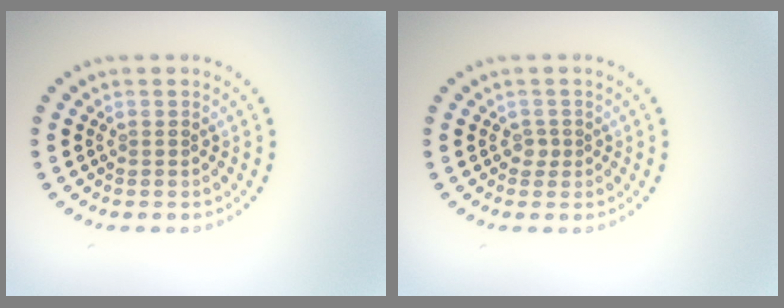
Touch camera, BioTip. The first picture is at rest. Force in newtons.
{"total": 0.9, "press": 0.6, "slide": 0.6}